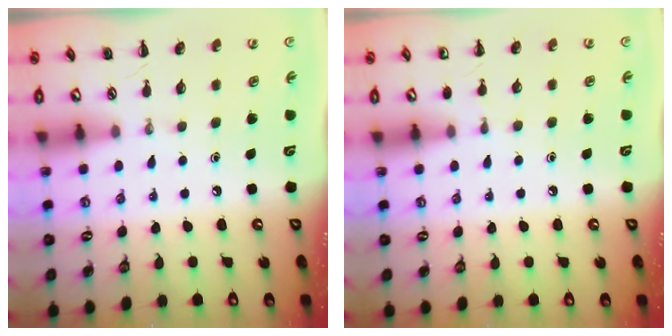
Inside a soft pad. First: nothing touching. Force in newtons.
{"total": 3.0, "press": 2.8, "slide": 1.0}